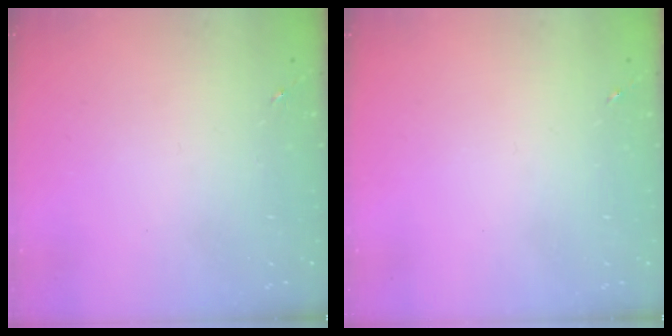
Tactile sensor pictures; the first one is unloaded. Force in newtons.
{"total": 0.0}